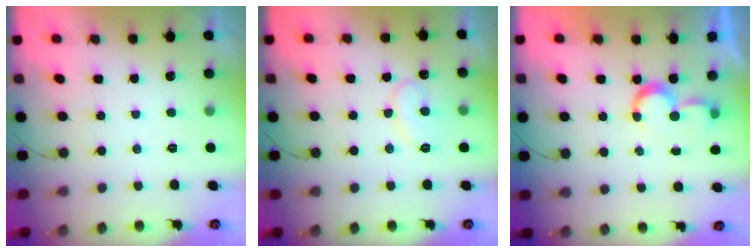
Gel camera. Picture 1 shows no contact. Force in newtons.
{"total": 9.9, "press": 9.9, "slide": 0.9}
{"total": 5.5, "press": 5.4, "slide": 0.5}